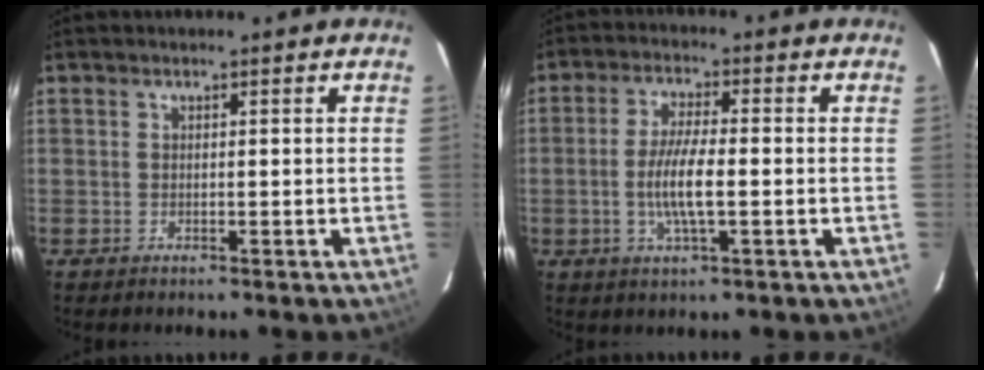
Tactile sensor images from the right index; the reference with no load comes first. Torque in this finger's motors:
{"motor_torque": [1.50, -0.36, 0.71, 0.19]}